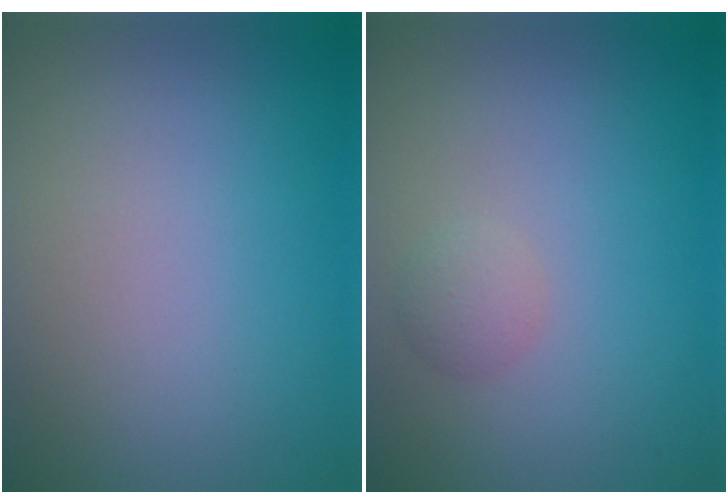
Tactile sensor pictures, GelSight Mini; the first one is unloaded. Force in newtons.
{"total": 1.4, "press": 1.4, "slide": 0.0}